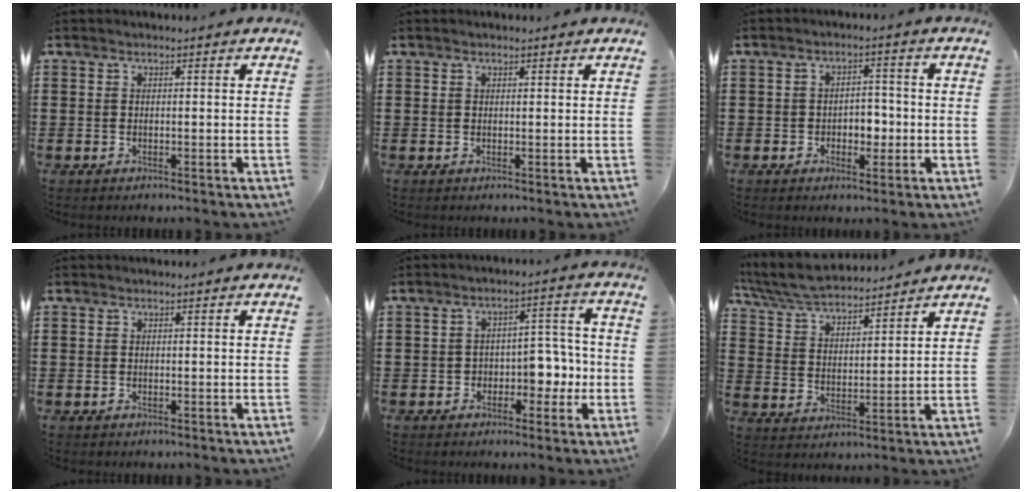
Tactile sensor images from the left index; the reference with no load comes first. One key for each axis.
{"total": 0.7, "fx": 0.5, "fy": 0.1, "fz": 0.4, "tx": -0.009, "ty": 0.001, "tz": 0.009}
{"total": 3.4, "fx": -1.0, "fy": 2.3, "fz": 2.3, "tx": -0.041, "ty": 0.003, "tz": -0.025}
{"total": 0.0}
{"total": 5.1, "fx": -1.7, "fy": 3.7, "fz": 3.1, "tx": -0.056, "ty": 0.009, "tz": -0.038}
{"total": 7.1, "fx": 6.5, "fy": 1.0, "fz": 2.6, "tx": -0.075, "ty": -0.027, "tz": 0.117}